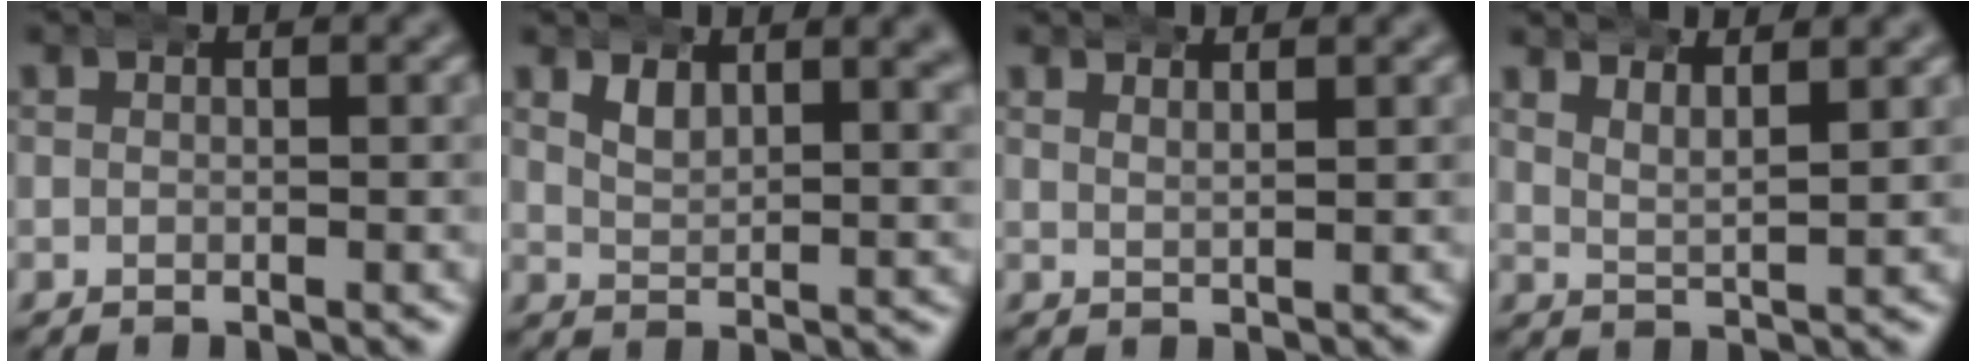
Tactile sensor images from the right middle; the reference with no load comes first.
{"total": 2.5, "force": [2.0, 0.6, 1.4], "torque": [-0.030, -0.013, 0.043]}
{"total": 1.4, "force": [1.3, -0.6, -0.1], "torque": [0.002, -0.006, 0.029]}
{"total": 2.8, "force": [2.6, 0.1, 0.8], "torque": [-0.029, -0.006, 0.051]}